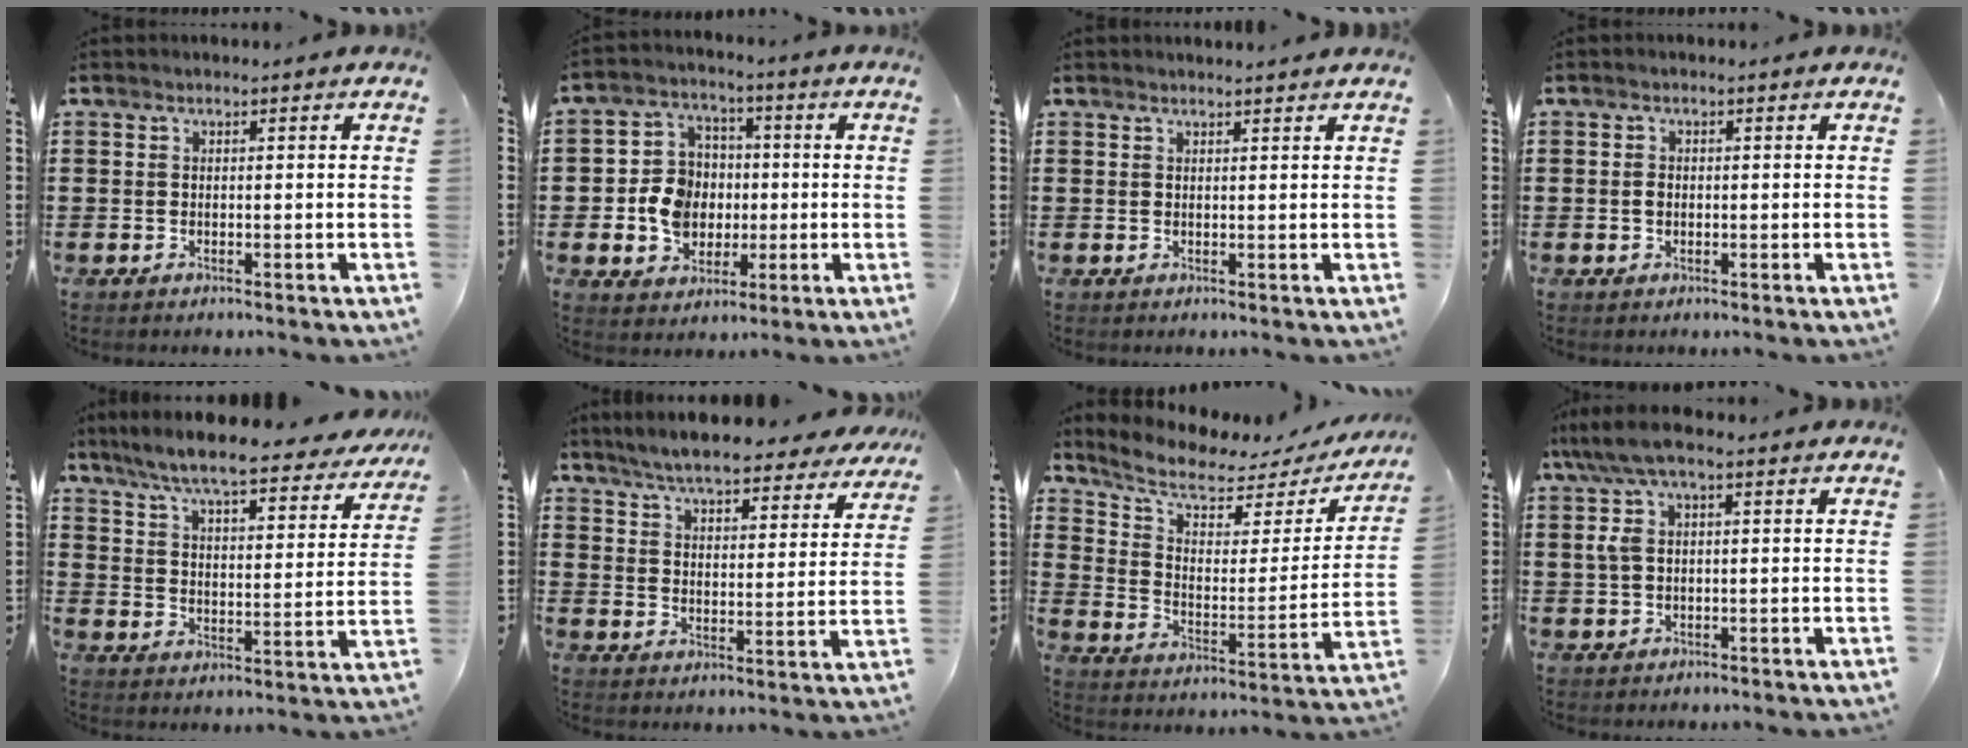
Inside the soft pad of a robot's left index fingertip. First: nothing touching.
{"total": 8.3, "force": [-0.6, 7.3, 3.8], "torque": [-0.096, 0.020, -0.011]}
{"total": 1.2, "force": [1.2, -0.1, 0.2], "torque": [-0.005, -0.002, 0.024]}
{"total": 1.2, "force": [0.0, 0.9, 0.9], "torque": [-0.020, 0.005, -0.002]}
{"total": 7.7, "force": [7.0, 0.0, 3.2], "torque": [-0.092, -0.045, 0.118]}
{"total": 6.5, "force": [6.2, 0.0, 1.7], "torque": [-0.061, -0.033, 0.110]}
{"total": 7.1, "force": [5.5, 2.5, 3.8], "torque": [-0.102, -0.030, 0.093]}
{"total": 5.4, "force": [1.3, 2.1, 4.9], "torque": [-0.116, 0.004, 0.014]}